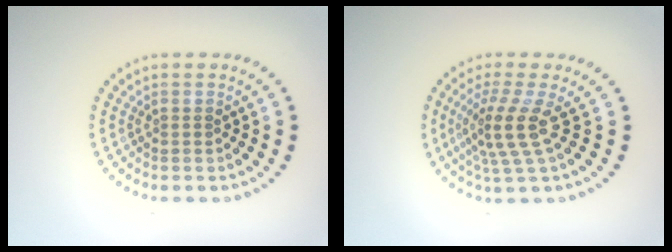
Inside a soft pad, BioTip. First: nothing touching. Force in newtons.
{"total": 3.7, "press": 2.6, "slide": 2.6}